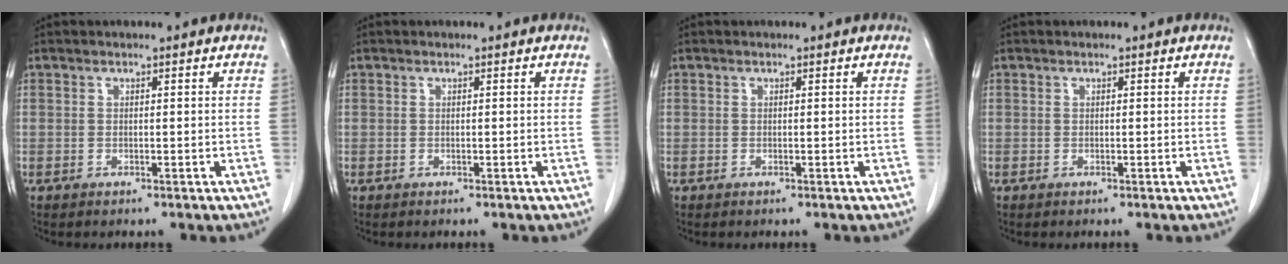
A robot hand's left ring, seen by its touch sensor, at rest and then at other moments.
{"total": 0.0}
{"total": 0.0}
{"total": 0.0}